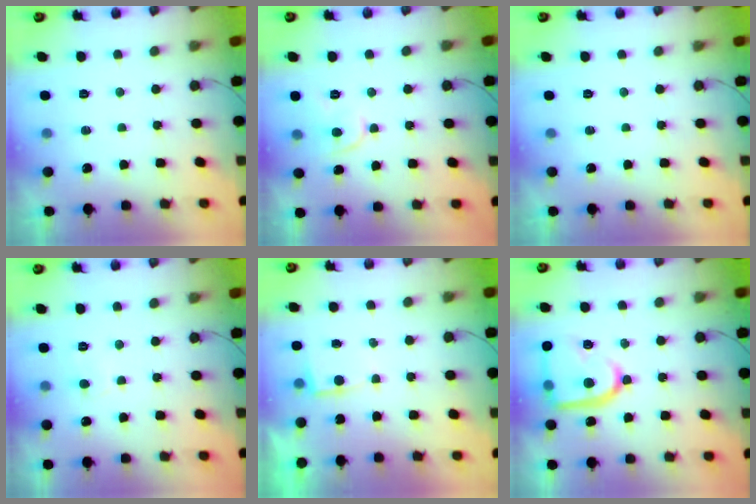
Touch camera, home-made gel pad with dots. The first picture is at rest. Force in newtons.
{"total": 6.5, "press": 6.5, "slide": 0.6}
{"total": 0.0}
{"total": 4.2, "press": 4.2, "slide": 0.5}
{"total": 2.8, "press": 2.8, "slide": 0.3}
{"total": 18.1, "press": 18.0, "slide": 1.7}